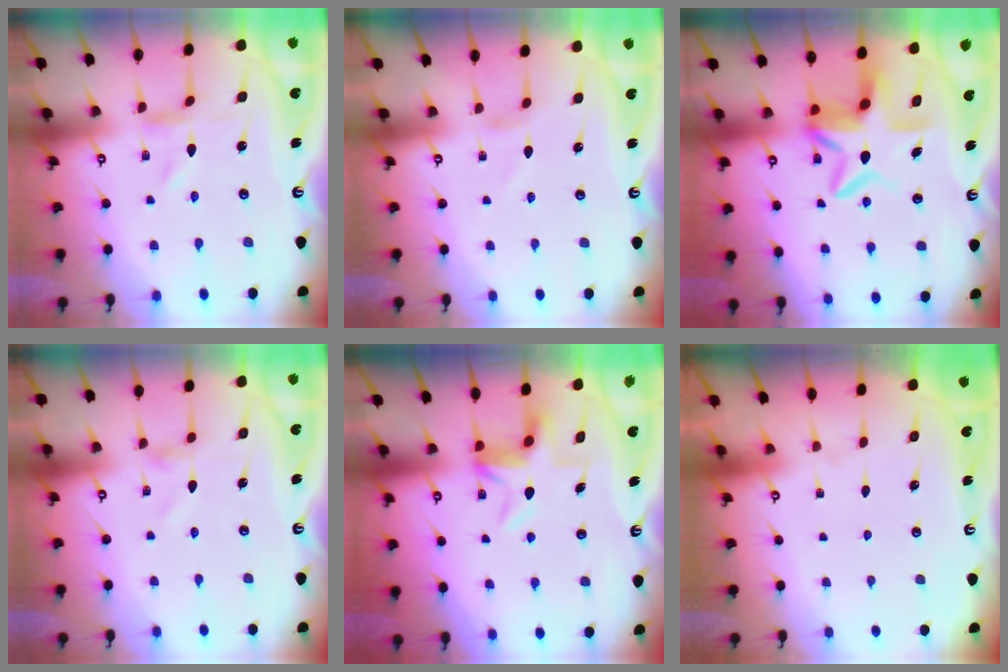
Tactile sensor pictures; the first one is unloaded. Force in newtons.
{"total": 0.0}
{"total": 9.0, "press": 8.8, "slide": 2.1}
{"total": 1.1, "press": 1.0, "slide": 0.3}
{"total": 6.3, "press": 6.1, "slide": 1.5}
{"total": 1.8, "press": 1.7, "slide": 0.1}